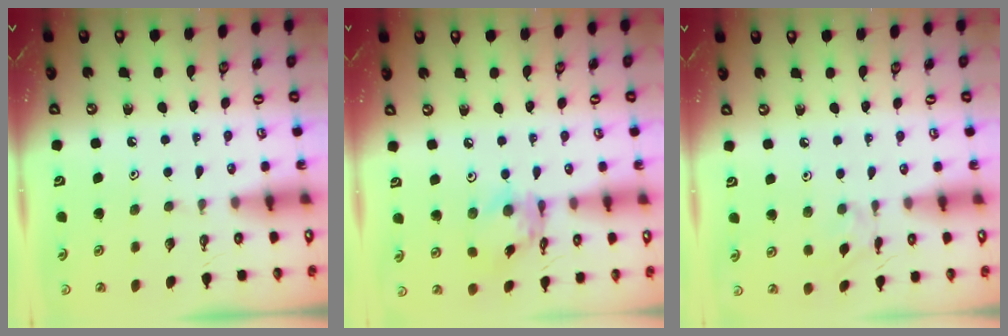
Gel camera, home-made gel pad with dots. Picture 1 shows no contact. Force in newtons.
{"total": 9.2, "press": 9.2, "slide": 0.6}
{"total": 1.6, "press": 1.6, "slide": 0.2}